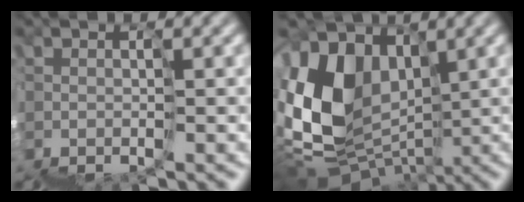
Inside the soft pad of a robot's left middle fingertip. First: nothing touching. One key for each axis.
{"total": 7.1, "fx": 3.4, "fy": 5.2, "fz": 3.4, "tx": -0.081, "ty": 0.024, "tz": 0.052}